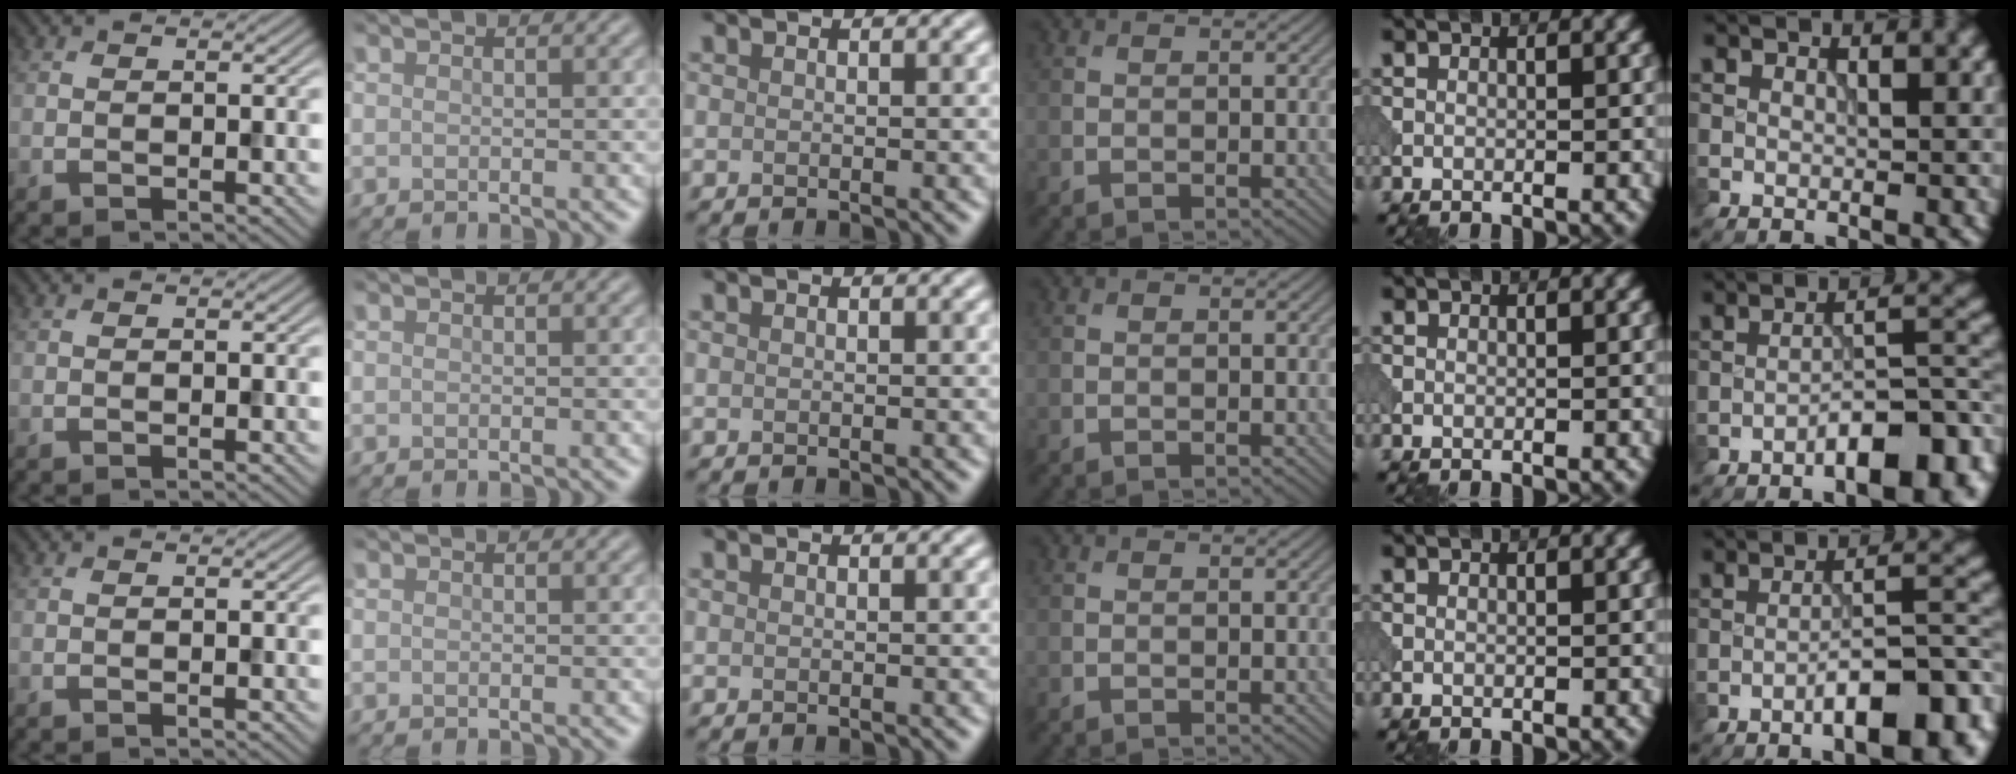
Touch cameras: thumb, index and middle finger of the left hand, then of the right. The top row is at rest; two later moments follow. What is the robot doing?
{"motion": "pour", "object": "beaker"}